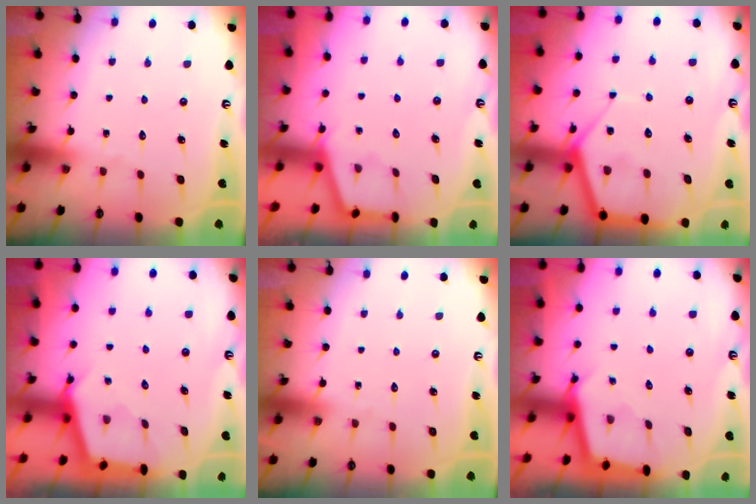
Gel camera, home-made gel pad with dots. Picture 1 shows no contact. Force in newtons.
{"total": 2.4, "press": 2.4, "slide": 0.4}
{"total": 10.3, "press": 10.3, "slide": 0.9}
{"total": 2.6, "press": 2.6, "slide": 0.2}
{"total": 0.0}
{"total": 2.5, "press": 2.5, "slide": 0.2}